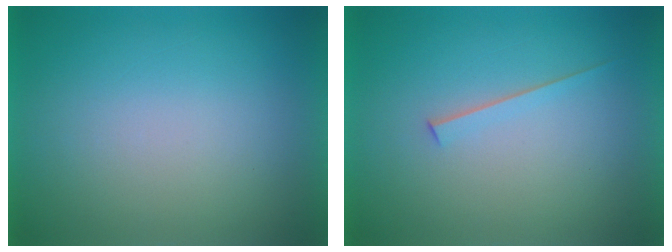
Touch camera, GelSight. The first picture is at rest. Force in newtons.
{"total": 1.6}